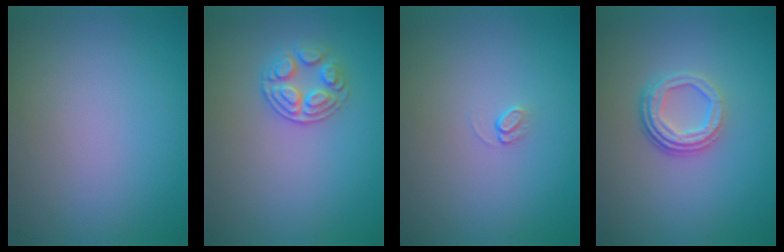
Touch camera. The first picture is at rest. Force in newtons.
{"total": 2.6, "press": 2.6, "slide": 0.4}
{"total": 0.8, "press": 0.5, "slide": 0.7}
{"total": 3.6, "press": 2.6, "slide": 2.4}